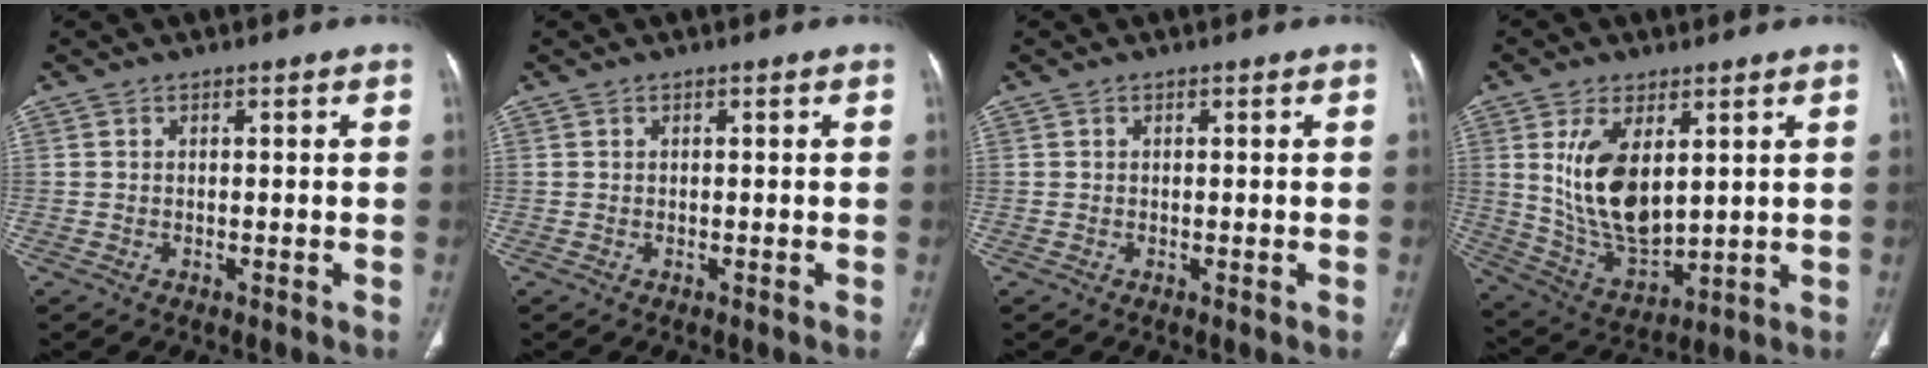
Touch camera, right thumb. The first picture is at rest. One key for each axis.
{"total": 0.0}
{"total": 0.0}
{"total": 13.8, "fx": 3.6, "fy": 7.2, "fz": 11.3, "tx": -0.196, "ty": -0.025, "tz": 0.087}